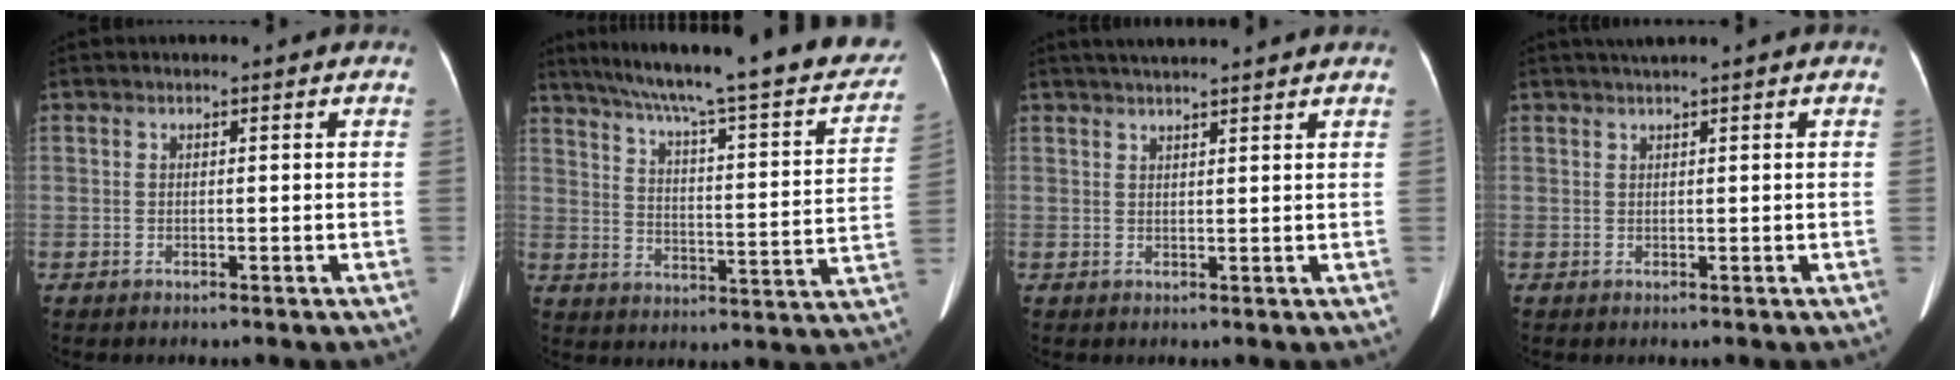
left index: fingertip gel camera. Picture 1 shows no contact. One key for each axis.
{"total": 29.4, "fx": 24.5, "fy": 3.6, "fz": 15.8, "tx": -0.241, "ty": -0.028, "tz": 0.310}
{"total": 7.7, "fx": 6.8, "fy": 0.0, "fz": 3.6, "tx": -0.056, "ty": 0.034, "tz": 0.089}
{"total": 1.7, "fx": 1.3, "fy": -0.3, "fz": 1.1, "tx": -0.019, "ty": 0.013, "tz": 0.026}